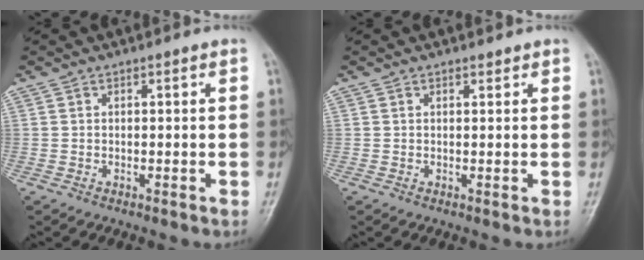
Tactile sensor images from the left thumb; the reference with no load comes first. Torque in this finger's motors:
{"motor_torque": [0.17, 0.43, -0.26, -0.23, 0.01]}